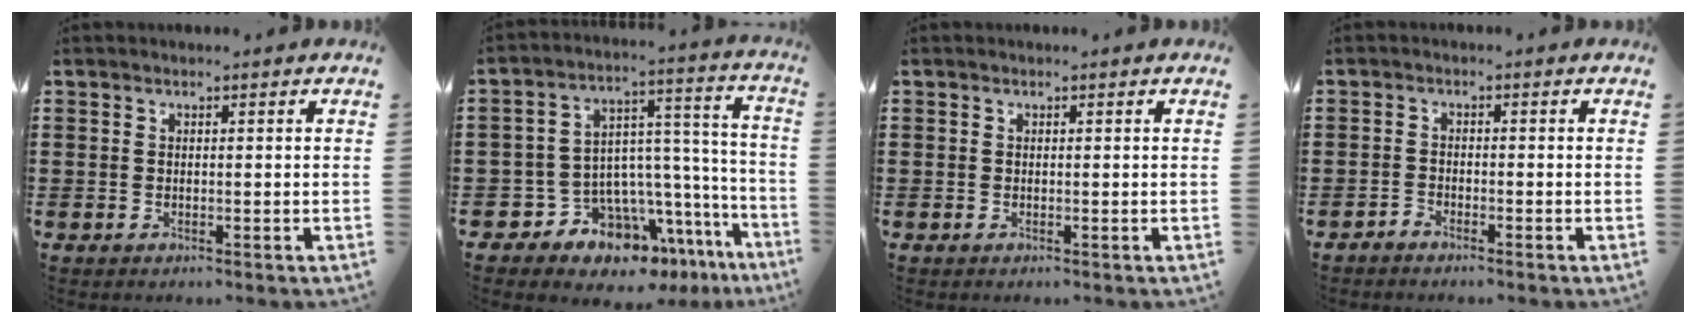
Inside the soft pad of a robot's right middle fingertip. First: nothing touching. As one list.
[{"total": 9.2, "force": [-7.6, 4.5, 2.6], "torque": [-0.064, 0.000, -0.142]}, {"total": 0.0}, {"total": 1.4, "force": [-1.4, 0.0, 0.2], "torque": [-0.007, 0.002, -0.028]}]